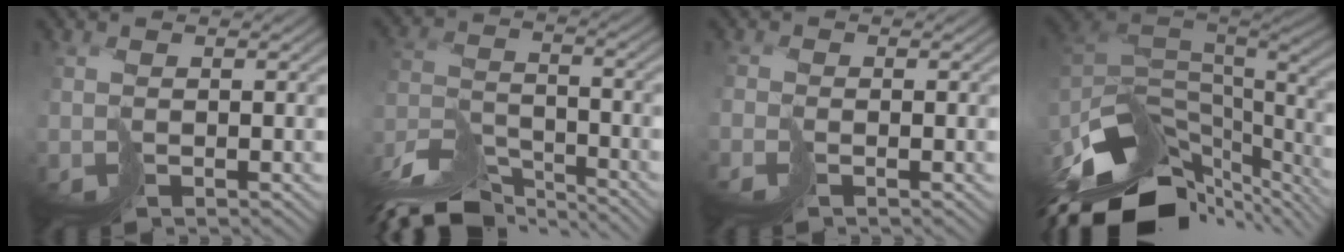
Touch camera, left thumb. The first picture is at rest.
{"total": 11.2, "force": [-10.2, 2.3, 3.9], "torque": [-0.089, -0.006, -0.181]}
{"total": 1.4, "force": [-0.8, -0.7, -1.0], "torque": [0.032, 0.004, -0.017]}
{"total": 13.3, "force": [-5.9, 7.1, 9.7], "torque": [-0.228, -0.020, -0.085]}